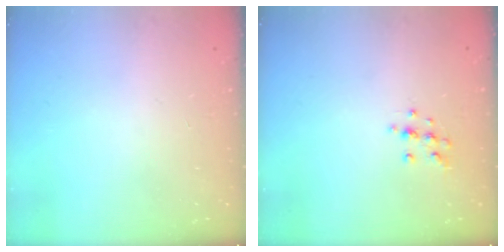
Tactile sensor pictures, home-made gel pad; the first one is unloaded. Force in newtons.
{"total": 9.0, "press": 8.9, "slide": 0.8}